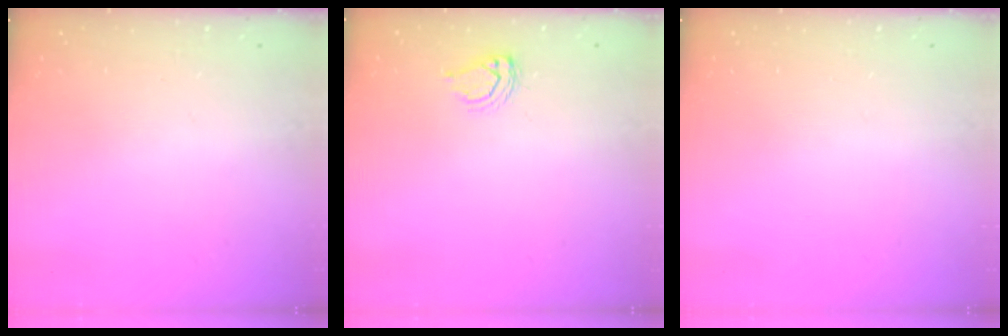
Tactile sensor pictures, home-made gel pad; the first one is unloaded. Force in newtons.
{"total": 5.0, "press": 4.9, "slide": 0.6}
{"total": 0.0}